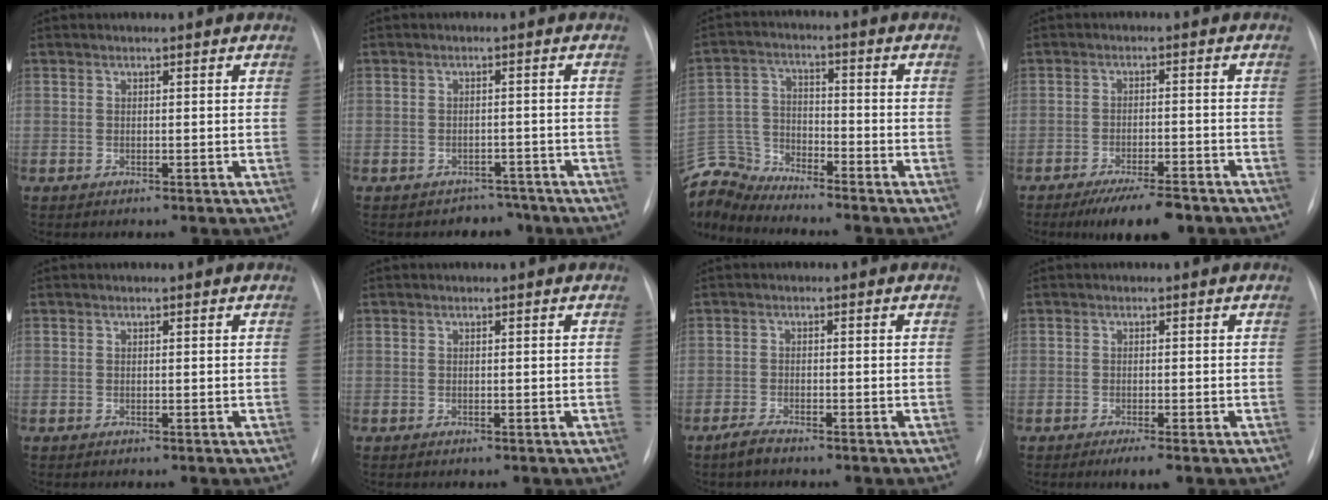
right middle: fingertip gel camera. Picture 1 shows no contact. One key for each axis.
{"total": 3.3, "fx": -2.6, "fy": 1.9, "fz": -0.6, "tx": 0.011, "ty": 0.016, "tz": -0.034}
{"total": 9.3, "fx": -9.2, "fy": 0.2, "fz": 0.0, "tx": -0.010, "ty": 0.017, "tz": -0.183}
{"total": 8.2, "fx": -6.4, "fy": 2.0, "fz": 4.8, "tx": -0.071, "ty": -0.011, "tz": -0.099}
{"total": 0.0}
{"total": 0.0}
{"total": 2.2, "fx": -1.8, "fy": 0.3, "fz": 1.1, "tx": -0.033, "ty": -0.005, "tz": -0.035}
{"total": 2.3, "fx": -1.4, "fy": 0.3, "fz": 1.7, "tx": -0.027, "ty": -0.004, "tz": -0.023}